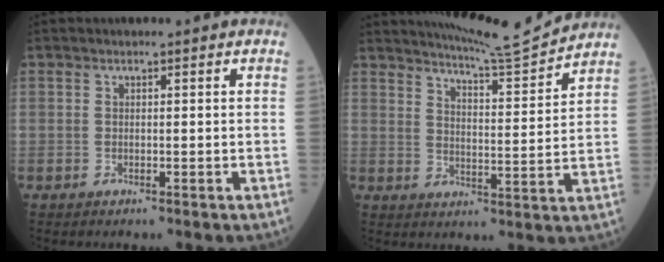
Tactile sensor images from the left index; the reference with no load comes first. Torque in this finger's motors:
{"motor_torque": [0.24, -0.45, -0.01, 0.01]}